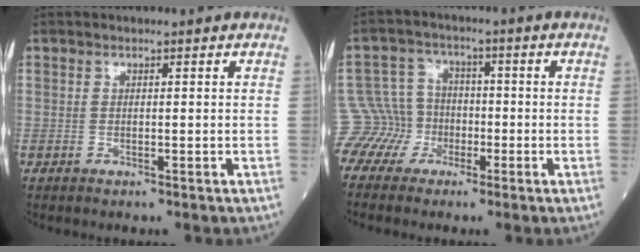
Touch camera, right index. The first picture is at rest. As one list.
[{"total": 8.2, "force": [-4.7, 6.7, -0.1], "torque": [-0.020, 0.029, -0.086]}]